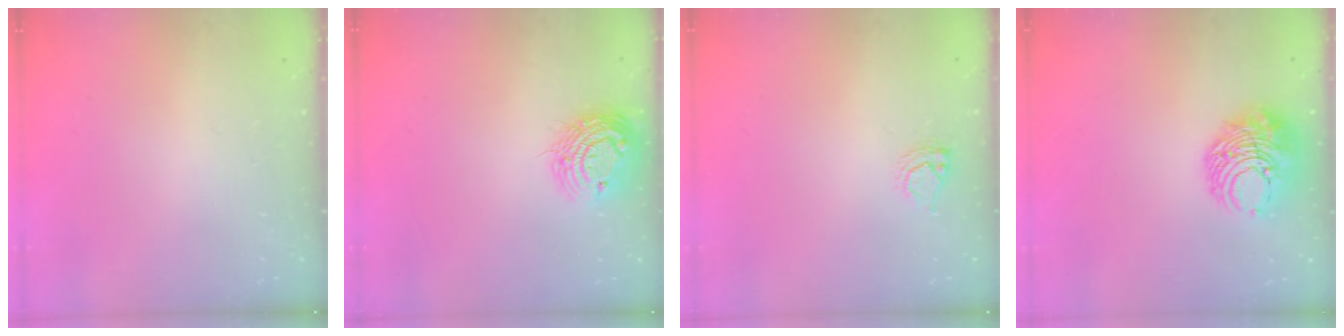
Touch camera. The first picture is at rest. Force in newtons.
{"total": 13.3, "press": 13.3, "slide": 0.9}
{"total": 5.7, "press": 5.7, "slide": 0.6}
{"total": 10.7, "press": 10.6, "slide": 1.3}